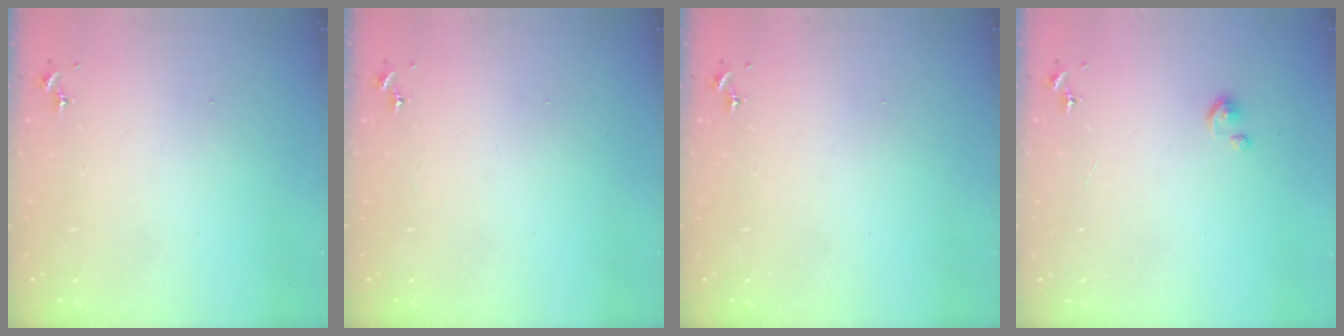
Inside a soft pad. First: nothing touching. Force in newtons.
{"total": 0.0}
{"total": 0.0}
{"total": 2.4, "press": 2.4, "slide": 0.3}